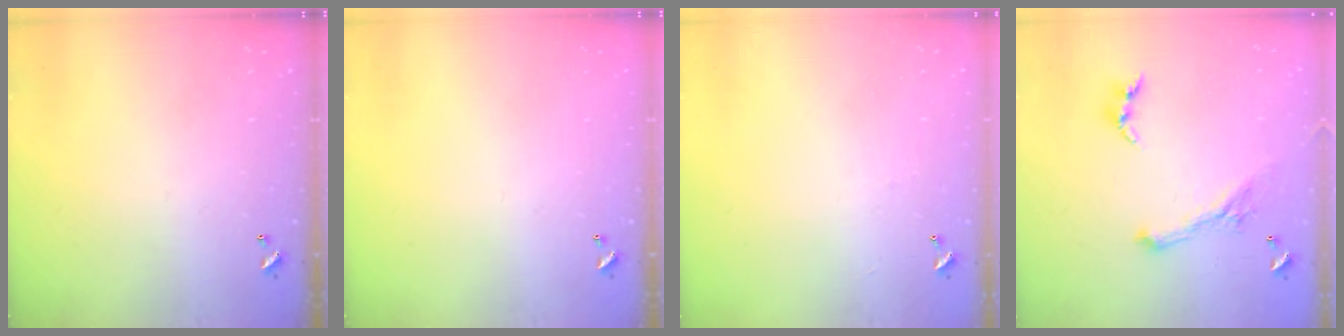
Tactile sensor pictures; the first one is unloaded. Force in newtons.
{"total": 0.0}
{"total": 2.6, "press": 2.6, "slide": 0.4}
{"total": 0.8, "press": 0.8, "slide": 0.2}